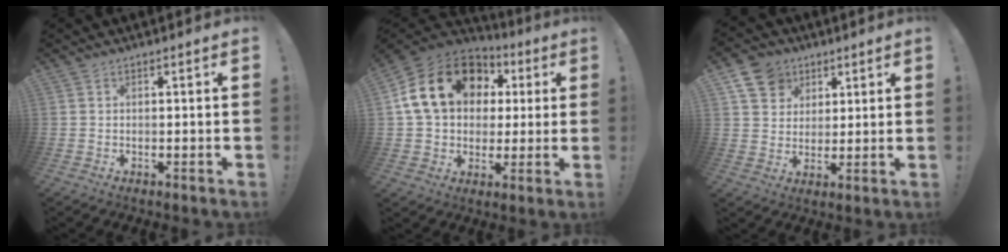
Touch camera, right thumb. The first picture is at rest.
{"total": 21.3, "force": [6.8, 15.6, 12.8], "torque": [-0.212, -0.013, 0.137]}
{"total": 10.7, "force": [5.6, 8.5, 3.4], "torque": [-0.058, -0.025, 0.112]}